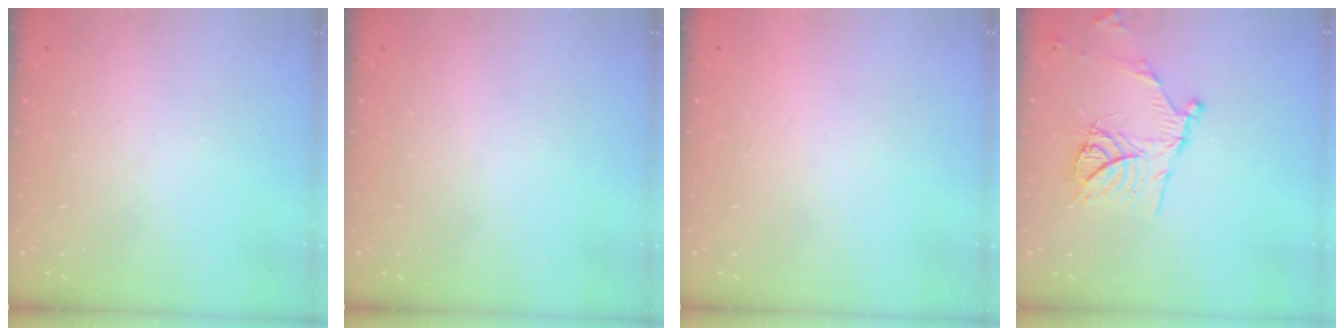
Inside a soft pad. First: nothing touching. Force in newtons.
{"total": 0.0}
{"total": 1.5, "press": 1.5, "slide": 0.1}
{"total": 15.6, "press": 15.5, "slide": 1.4}